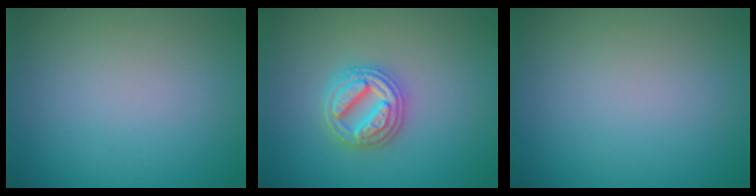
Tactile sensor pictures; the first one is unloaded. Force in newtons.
{"total": 4.4, "press": 4.3, "slide": 0.5}
{"total": 0.0}